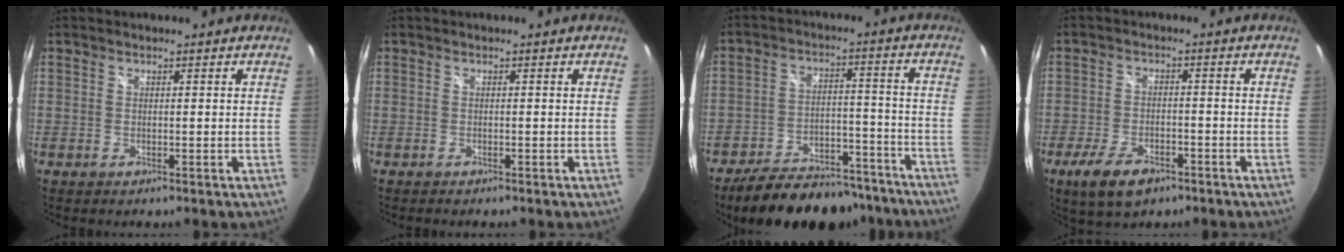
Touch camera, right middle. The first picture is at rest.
{"total": 0.9, "force": [-0.8, 0.2, 0.3], "torque": [-0.008, -0.005, -0.015]}
{"total": 18.0, "force": [-15.4, 7.2, 6.0], "torque": [-0.116, 0.028, -0.200]}
{"total": 8.6, "force": [-5.5, 4.1, 5.2], "torque": [-0.128, -0.016, -0.093]}